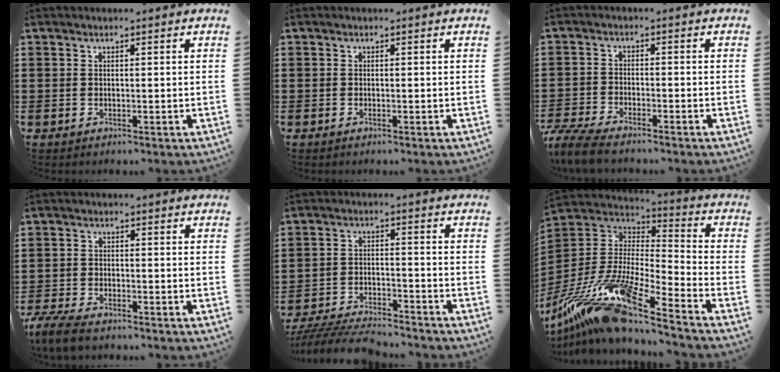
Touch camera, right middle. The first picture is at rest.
{"total": 0.0}
{"total": 5.0, "force": [-4.7, 0.6, 1.8], "torque": [-0.056, -0.009, -0.098]}
{"total": 4.2, "force": [-3.7, 0.7, 1.7], "torque": [-0.056, -0.009, -0.081]}
{"total": 6.2, "force": [-6.0, 0.7, 1.4], "torque": [-0.030, 0.004, -0.119]}
{"total": 15.6, "force": [-12.3, 1.1, 9.6], "torque": [-0.215, 0.004, -0.243]}